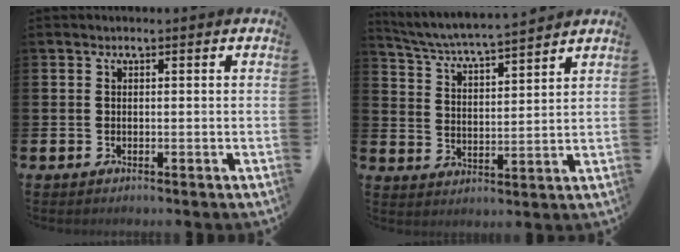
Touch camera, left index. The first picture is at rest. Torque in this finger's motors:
{"motor_torque": [0.56, -1.58, 0.13, 0.05]}